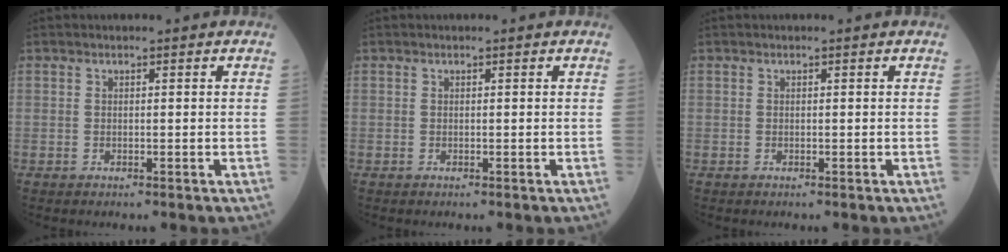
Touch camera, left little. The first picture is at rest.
{"total": 0.0}
{"total": 0.0}